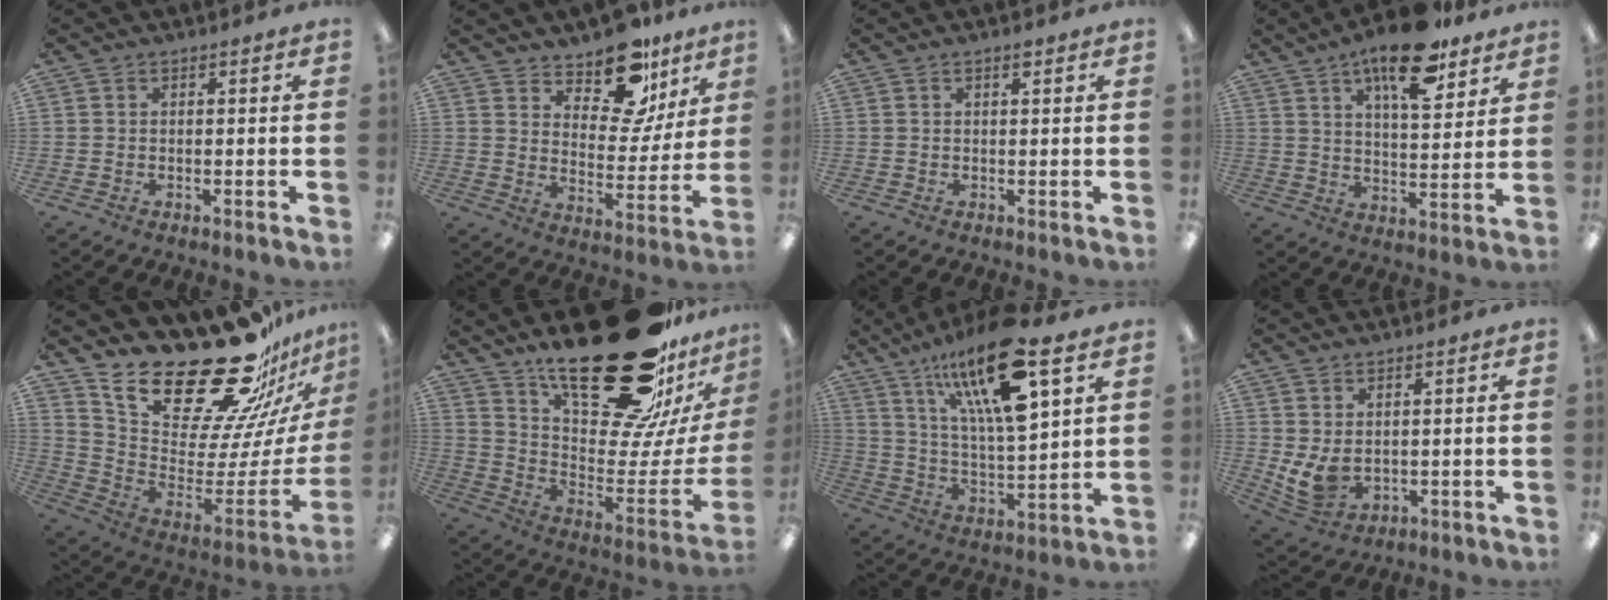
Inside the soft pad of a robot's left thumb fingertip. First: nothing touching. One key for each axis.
{"total": 15.5, "fx": 12.2, "fy": 6.9, "fz": 6.6, "tx": -0.098, "ty": -0.084, "tz": 0.215}
{"total": 1.2, "fx": 0.9, "fy": 0.4, "fz": 0.7, "tx": -0.007, "ty": -0.003, "tz": 0.013}
{"total": 15.6, "fx": 10.5, "fy": 5.8, "fz": 10.0, "tx": -0.144, "ty": -0.051, "tz": 0.172}
{"total": 30.6, "fx": 23.1, "fy": 11.3, "fz": 16.5, "tx": -0.250, "ty": -0.186, "tz": 0.426}
{"total": 32.1, "fx": 20.8, "fy": 13.3, "fz": 20.6, "tx": -0.256, "ty": -0.145, "tz": 0.379}
{"total": 20.9, "fx": 12.6, "fy": 5.8, "fz": 15.6, "tx": -0.281, "ty": -0.064, "tz": 0.201}
{"total": 6.2, "fx": 1.5, "fy": 4.8, "fz": 3.7, "tx": -0.085, "ty": -0.016, "tz": 0.031}